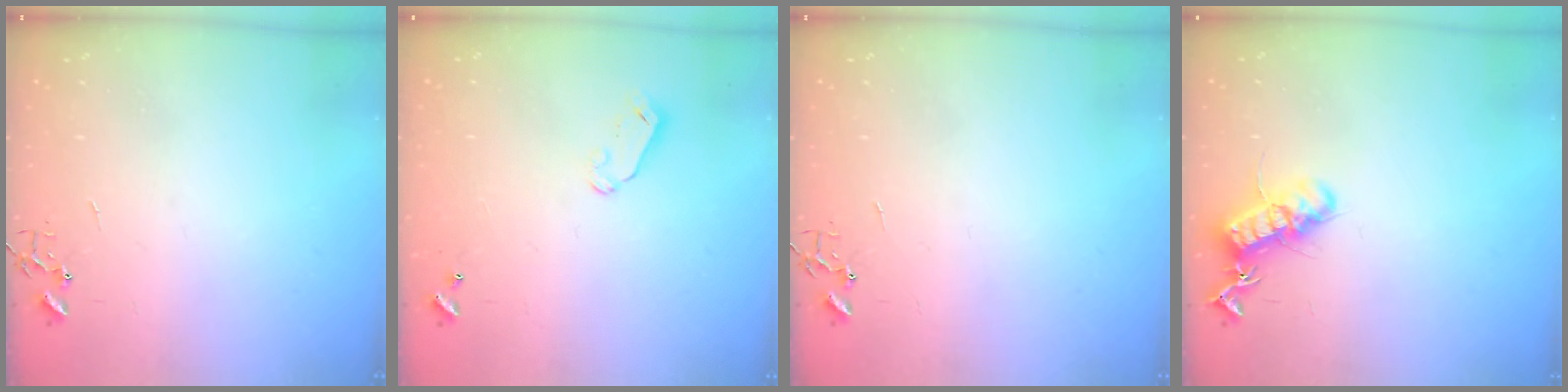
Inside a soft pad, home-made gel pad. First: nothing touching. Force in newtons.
{"total": 3.9, "press": 3.9, "slide": 0.4}
{"total": 0.0}
{"total": 14.3, "press": 14.3, "slide": 1.0}